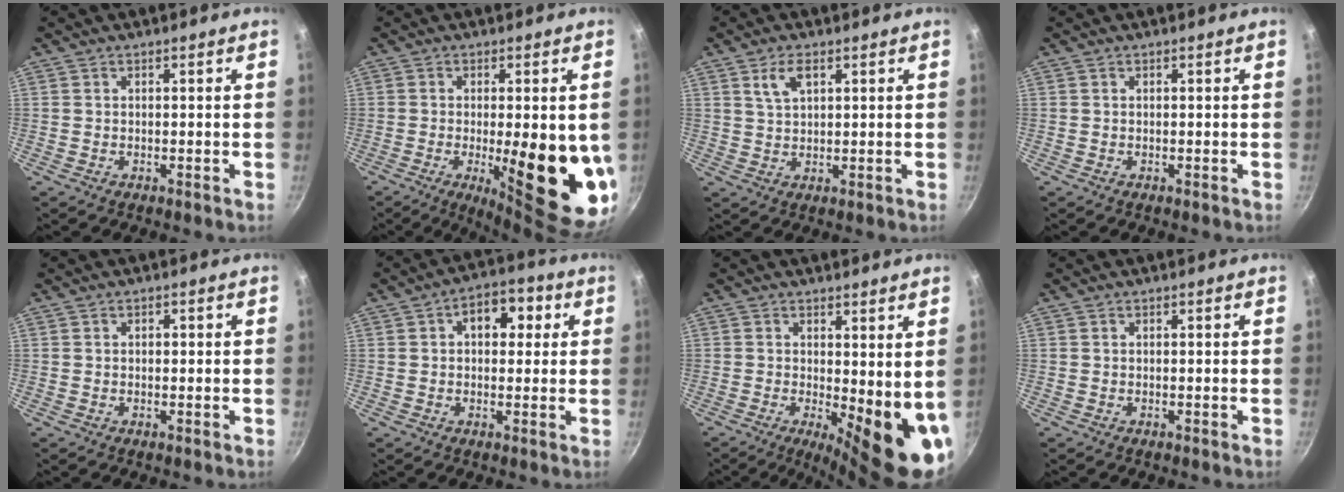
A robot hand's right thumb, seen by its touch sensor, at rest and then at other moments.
{"total": 20.4, "force": [-3.8, 6.4, 19.0], "torque": [-0.209, -0.030, -0.027]}
{"total": 4.2, "force": [2.1, 2.1, 3.0], "torque": [-0.054, -0.005, 0.044]}
{"total": 0.0}
{"total": 0.8, "force": [0.2, 0.5, 0.6], "torque": [-0.006, 0.002, 0.002]}
{"total": 8.0, "force": [2.1, 5.0, 5.8], "torque": [-0.053, 0.015, 0.022]}
{"total": 13.9, "force": [-1.5, 4.8, 13.0], "torque": [-0.177, -0.030, -0.003]}
{"total": 0.0}